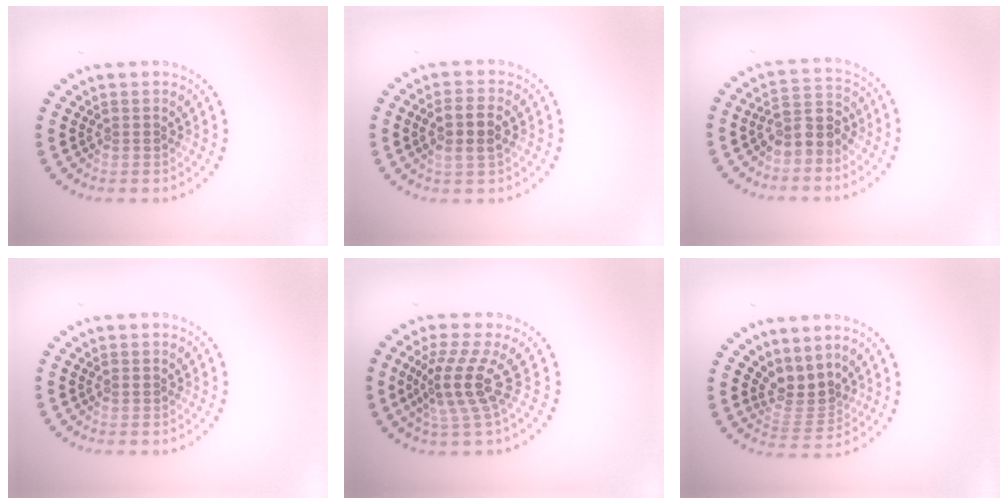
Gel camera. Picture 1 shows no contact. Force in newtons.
{"total": 3.0, "press": 2.9, "slide": 0.8}
{"total": 3.2, "press": 2.9, "slide": 1.3}
{"total": 0.6, "press": 0.6, "slide": 0.1}
{"total": 3.9, "press": 2.7, "slide": 2.7}
{"total": 3.0, "press": 2.2, "slide": 2.0}